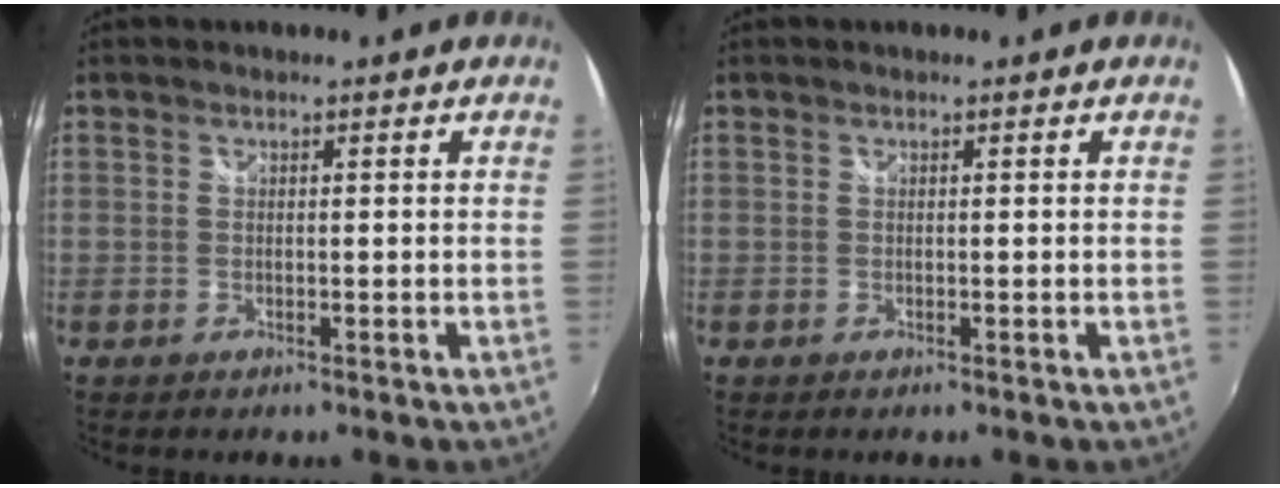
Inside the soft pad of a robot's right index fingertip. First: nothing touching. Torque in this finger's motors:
{"motor_torque": [0.00, 0.00, 0.00, 0.00]}